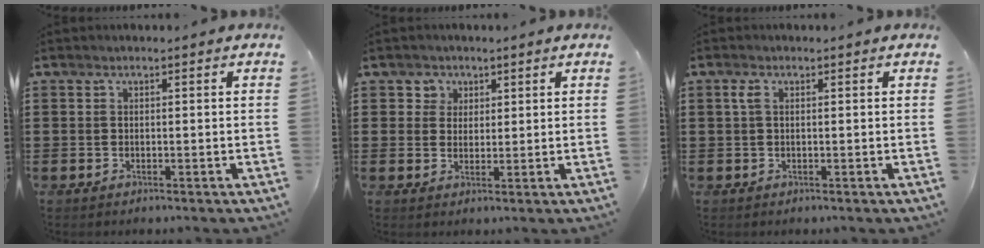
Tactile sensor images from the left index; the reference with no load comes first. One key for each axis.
{"total": 2.9, "fx": 1.3, "fy": 2.6, "fz": -0.1, "tx": -0.005, "ty": 0.008, "tz": 0.020}
{"total": 1.8, "fx": 0.3, "fy": 0.8, "fz": 1.6, "tx": -0.041, "ty": 0.003, "tz": 0.002}